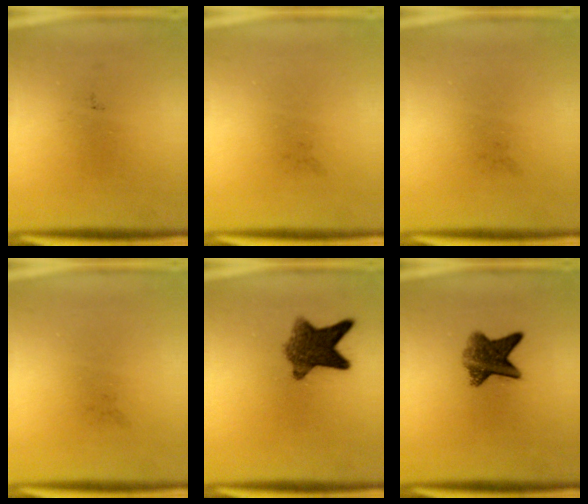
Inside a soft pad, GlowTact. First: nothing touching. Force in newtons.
{"total": 0.0}
{"total": 0.0}
{"total": 0.0}
{"total": 8.1}
{"total": 7.0}